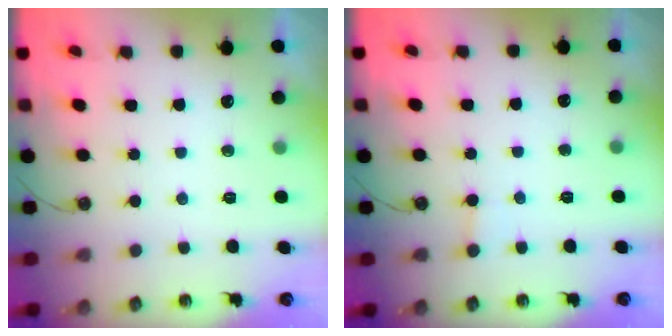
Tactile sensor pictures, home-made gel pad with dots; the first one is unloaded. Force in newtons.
{"total": 1.7, "press": 1.7, "slide": 0.1}